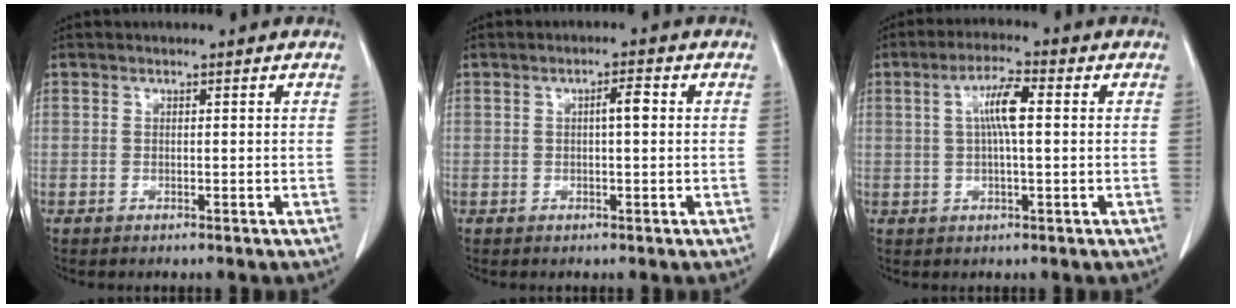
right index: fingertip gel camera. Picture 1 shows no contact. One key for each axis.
{"total": 2.3, "fx": 0.3, "fy": 0.4, "fz": 2.3, "tx": -0.037, "ty": 0.004, "tz": 0.003}
{"total": 5.8, "fx": 0.9, "fy": 0.8, "fz": 5.7, "tx": -0.108, "ty": 0.010, "tz": 0.015}